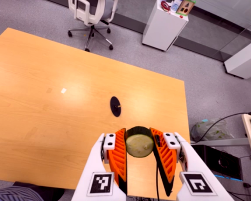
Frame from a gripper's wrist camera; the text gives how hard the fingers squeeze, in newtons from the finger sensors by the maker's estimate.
{"total": 11.6, "left": 11.7, "right": 11.5}